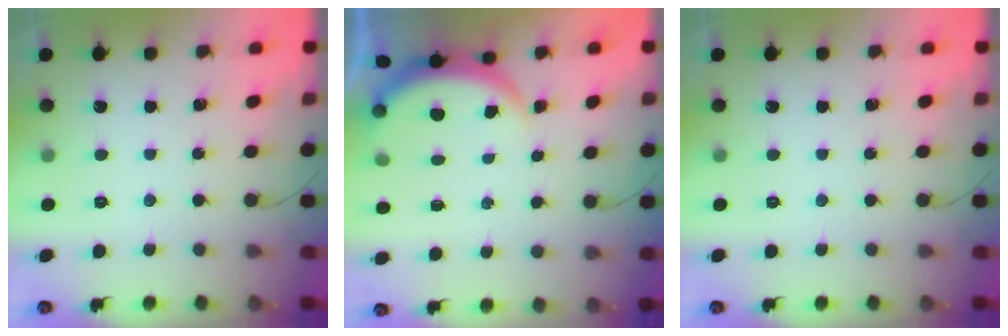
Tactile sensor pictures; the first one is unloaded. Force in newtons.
{"total": 3.9, "press": 3.9, "slide": 0.2}
{"total": 0.0}